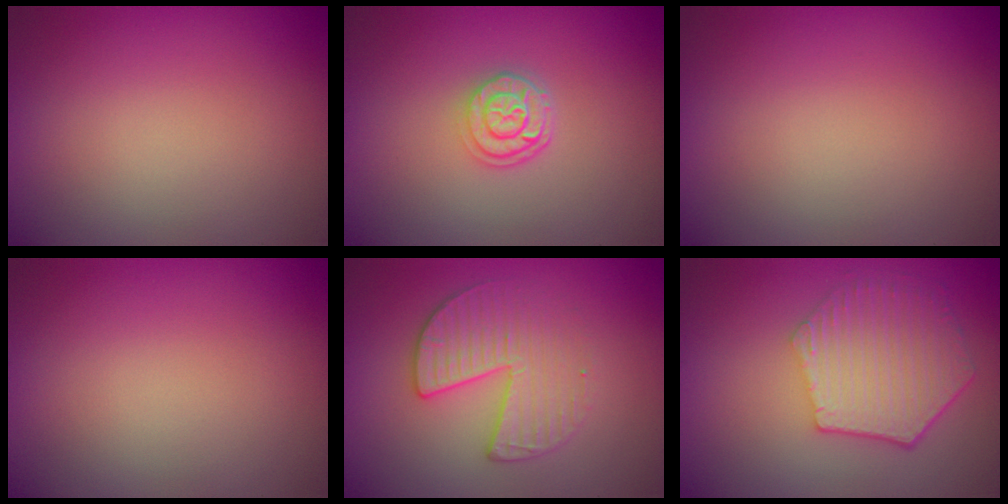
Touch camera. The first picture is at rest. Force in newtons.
{"total": 2.9, "press": 2.3, "slide": 1.8}
{"total": 0.0}
{"total": 0.0}
{"total": 3.5, "press": 3.2, "slide": 1.4}
{"total": 5.9, "press": 4.4, "slide": 3.8}